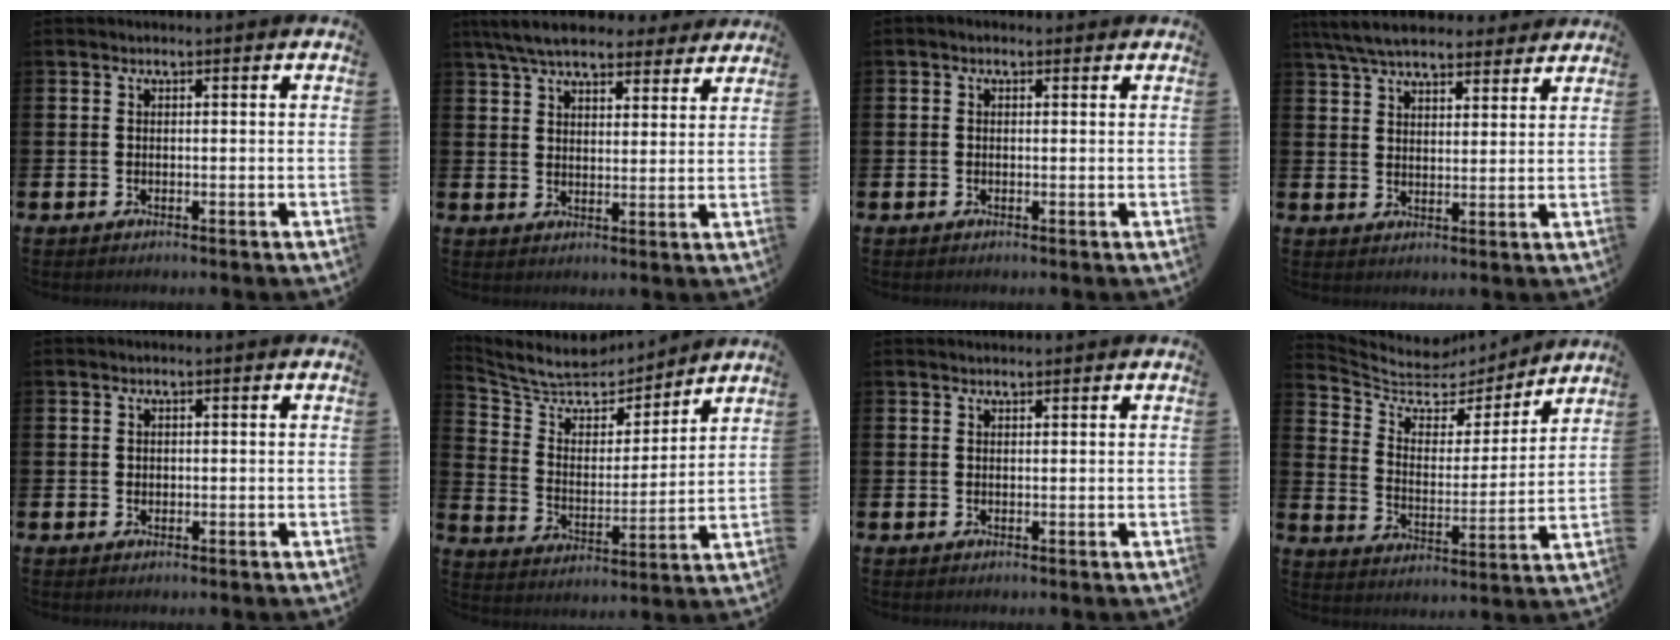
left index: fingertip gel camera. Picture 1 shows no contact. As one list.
[{"total": 7.7, "force": [7.0, 1.9, 2.4], "torque": [-0.065, -0.027, 0.129]}, {"total": 0.6, "force": [0.0, 0.4, 0.4], "torque": [-0.002, 0.004, -0.003]}, {"total": 6.8, "force": [6.3, 1.7, 2.0], "torque": [-0.053, -0.024, 0.115]}, {"total": 0.7, "force": [0.5, 0.5, 0.2], "torque": [0.007, 0.001, 0.005]}, {"total": 8.5, "force": [7.8, 2.8, 1.7], "torque": [-0.075, -0.063, 0.137]}, {"total": 0.8, "force": [0.8, 0.0, 0.1], "torque": [0.009, -0.004, 0.013]}, {"total": 6.8, "force": [6.0, 2.8, 1.5], "torque": [-0.062, -0.049, 0.100]}]